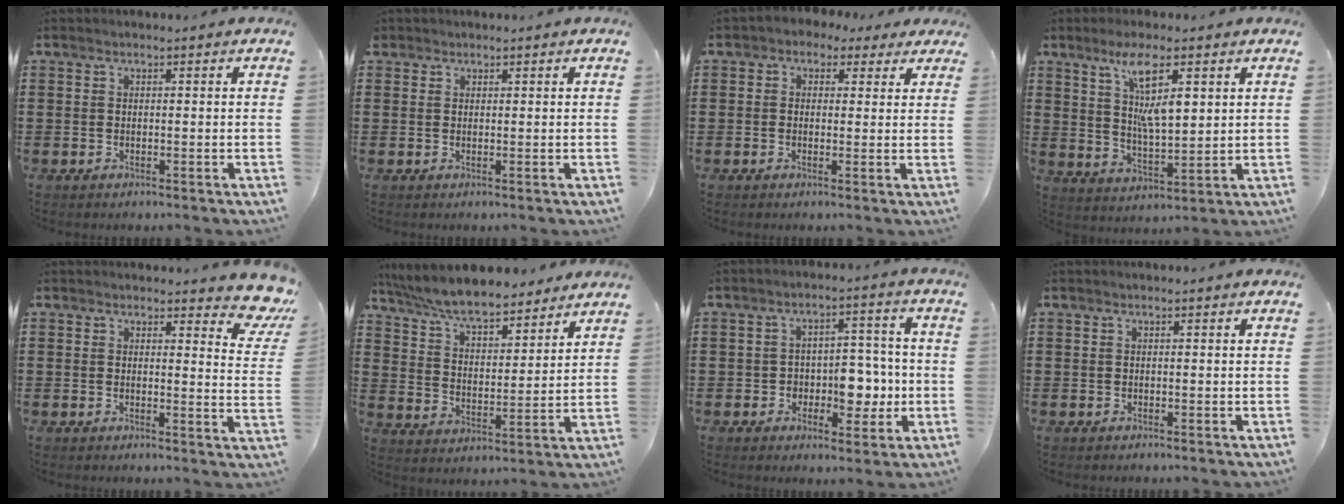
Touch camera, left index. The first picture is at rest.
{"total": 0.8, "force": [0.6, 0.5, 0.1], "torque": [-0.004, 0.003, 0.013]}
{"total": 2.1, "force": [0.7, 1.8, 0.8], "torque": [-0.025, 0.009, 0.011]}
{"total": 8.9, "force": [4.1, 2.7, 7.4], "torque": [-0.146, 0.004, 0.069]}
{"total": 4.1, "force": [3.6, 0.9, 1.9], "torque": [-0.028, -0.018, 0.060]}
{"total": 8.4, "force": [7.6, 1.4, 3.4], "torque": [-0.095, -0.033, 0.136]}
{"total": 6.5, "force": [-1.4, 4.8, 4.2], "torque": [-0.068, 0.010, -0.029]}
{"total": 0.0}